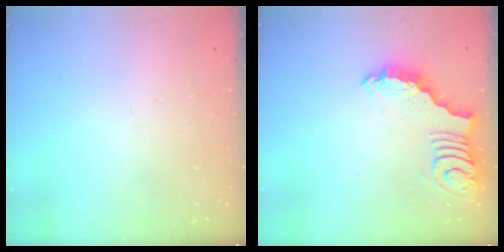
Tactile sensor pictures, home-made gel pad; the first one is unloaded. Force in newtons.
{"total": 3.1, "press": 3.0, "slide": 0.5}